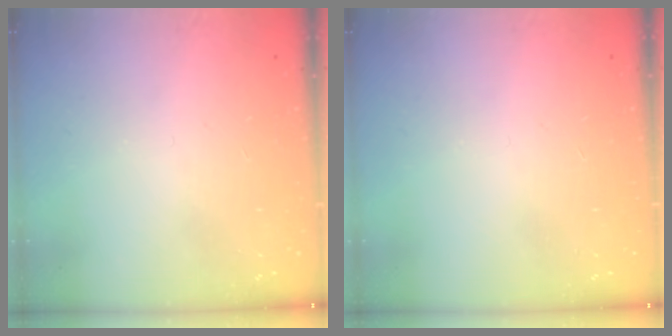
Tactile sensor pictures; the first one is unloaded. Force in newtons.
{"total": 0.0}